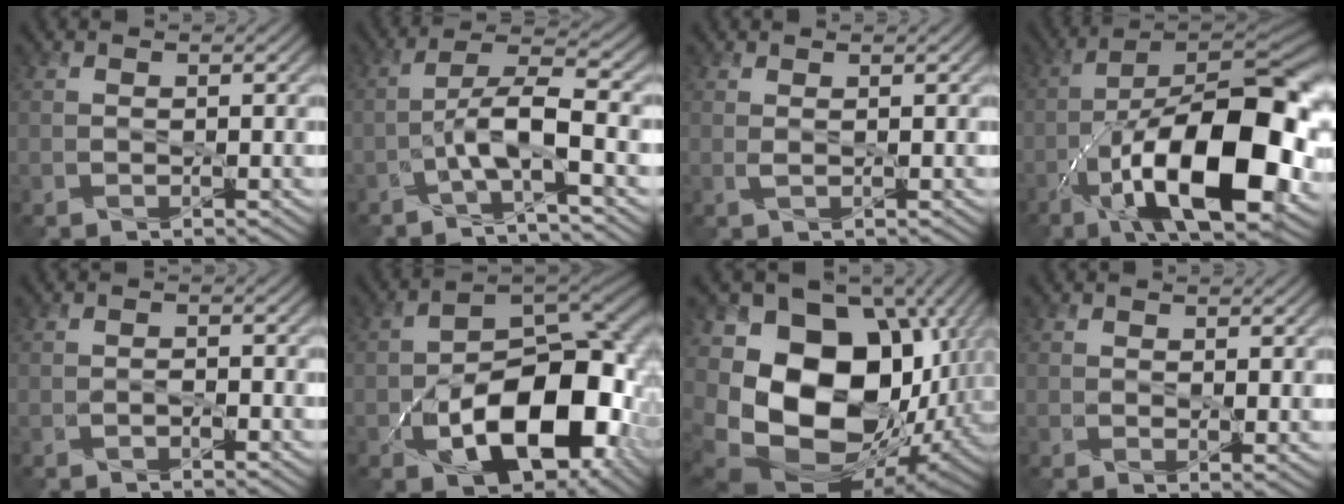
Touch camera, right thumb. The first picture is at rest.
{"total": 5.6, "force": [-2.8, 0.3, 4.8], "torque": [-0.085, 0.022, -0.058]}
{"total": 0.8, "force": [0.5, 0.0, 0.6], "torque": [-0.015, 0.005, 0.011]}
{"total": 18.7, "force": [-7.1, 7.1, 15.8], "torque": [-0.239, 0.005, -0.125]}
{"total": 1.0, "force": [-0.8, 0.2, 0.7], "torque": [0.001, 0.001, -0.011]}
{"total": 14.6, "force": [-5.4, 8.1, 10.8], "torque": [-0.145, -0.026, -0.088]}
{"total": 19.2, "force": [-0.9, 14.7, 12.3], "torque": [-0.259, -0.047, 0.037]}
{"total": 2.8, "force": [0.8, 1.6, 2.2], "torque": [-0.045, -0.006, 0.014]}